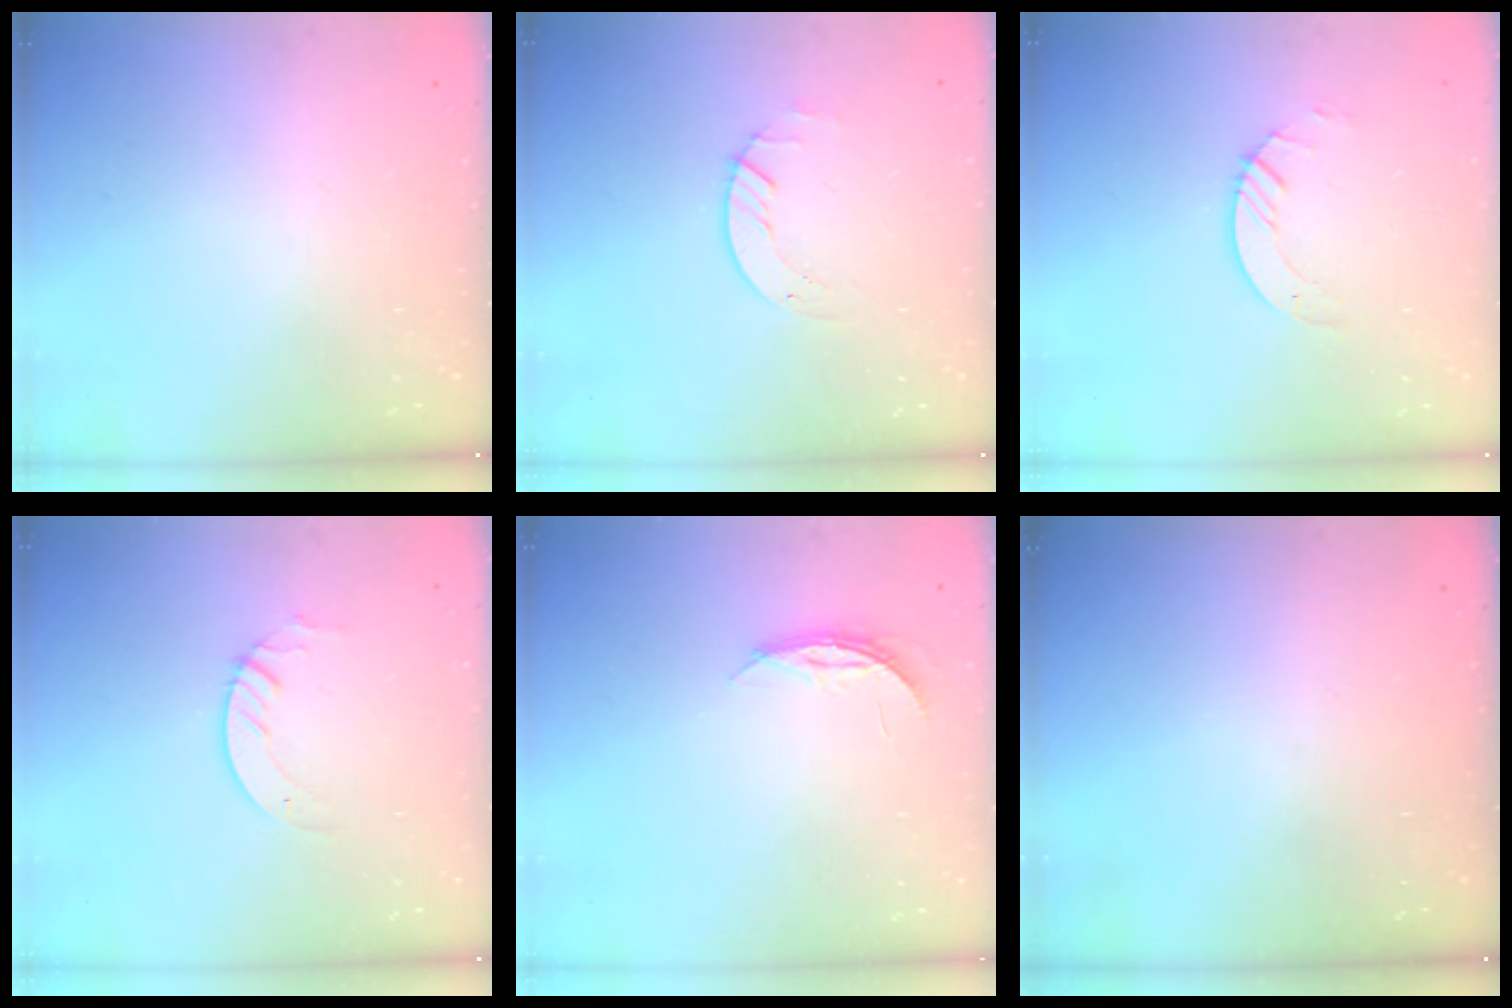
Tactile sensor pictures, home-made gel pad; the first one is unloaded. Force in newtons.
{"total": 2.0, "press": 2.0, "slide": 0.2}
{"total": 3.2, "press": 3.2, "slide": 0.3}
{"total": 3.6, "press": 3.6, "slide": 0.3}
{"total": 3.8, "press": 3.8, "slide": 0.3}
{"total": 0.0}